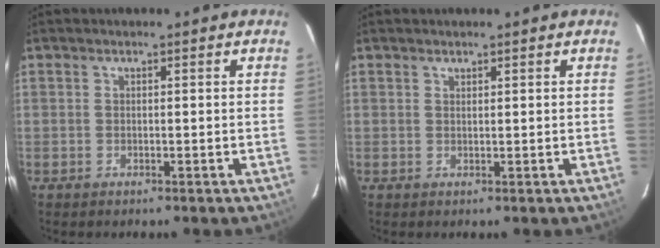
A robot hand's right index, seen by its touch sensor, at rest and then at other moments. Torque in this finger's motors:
{"motor_torque": [-0.01, 0.02, -0.02, 0.00]}